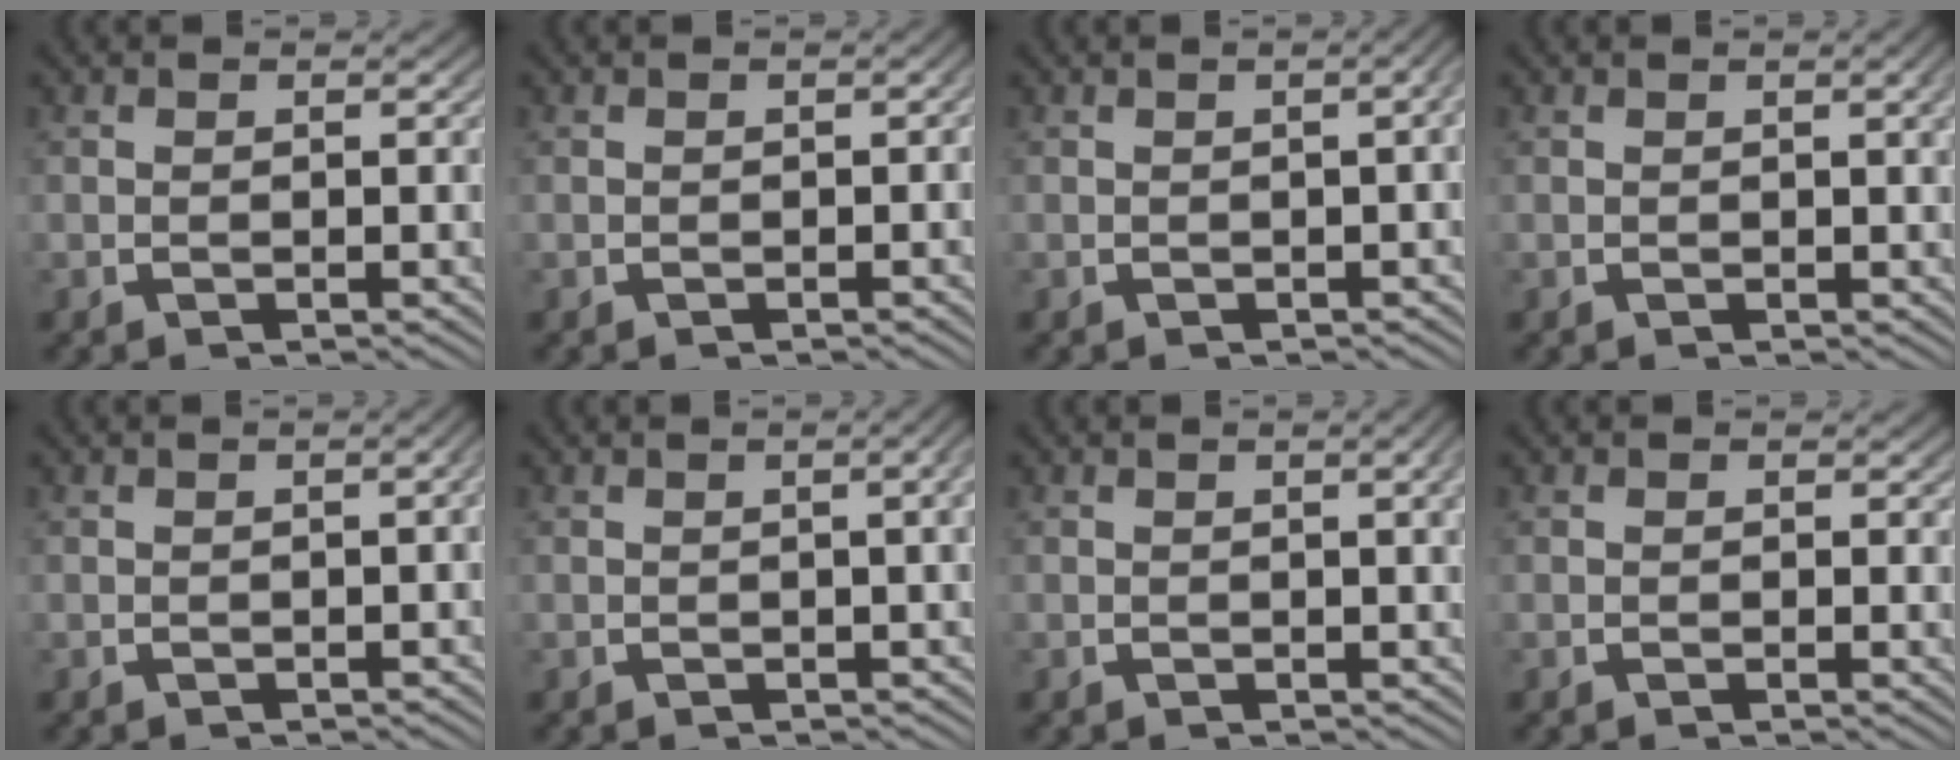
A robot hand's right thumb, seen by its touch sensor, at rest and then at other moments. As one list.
[{"total": 0.6, "force": [-0.3, 0.4, 0.3], "torque": [-0.003, -0.004, -0.006]}, {"total": 2.1, "force": [-0.2, 0.6, 2.0], "torque": [-0.024, 0.010, -0.003]}, {"total": 1.0, "force": [0.2, 0.1, 1.0], "torque": [-0.013, 0.001, 0.006]}, {"total": 1.0, "force": [-0.4, 0.2, 0.8], "torque": [-0.013, 0.002, -0.005]}, {"total": 2.5, "force": [0.1, 0.6, 2.4], "torque": [-0.024, 0.011, 0.000]}, {"total": 1.5, "force": [0.2, 0.2, 1.5], "torque": [-0.017, 0.003, 0.005]}, {"total": 0.5, "force": [0.3, 0.4, 0.2], "torque": [-0.003, -0.005, 0.005]}]